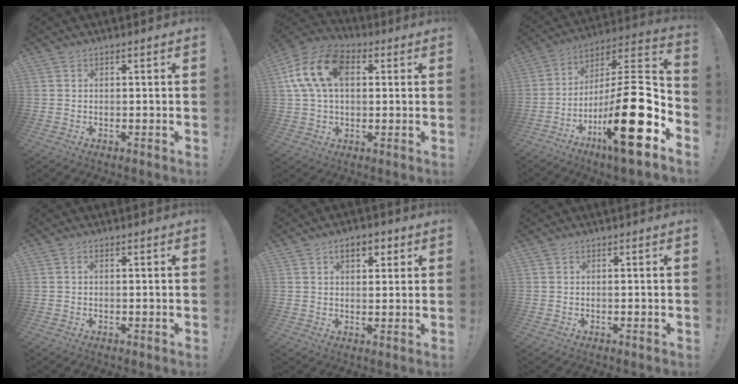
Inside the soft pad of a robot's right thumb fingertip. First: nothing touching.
{"total": 16.6, "force": [3.8, 10.6, 12.2], "torque": [-0.239, 0.012, 0.069]}
{"total": 24.1, "force": [-9.3, 5.2, 21.6], "torque": [-0.355, 0.033, -0.161]}
{"total": 0.0}
{"total": 5.3, "force": [2.4, 3.1, 3.5], "torque": [-0.042, -0.002, 0.037]}
{"total": 0.0}